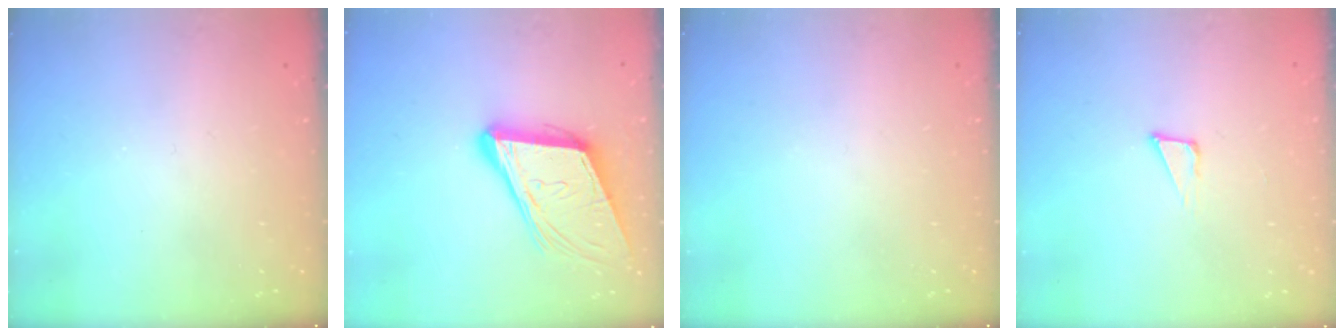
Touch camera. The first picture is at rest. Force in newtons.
{"total": 14.7, "press": 14.2, "slide": 3.9}
{"total": 0.0}
{"total": 3.3, "press": 3.2, "slide": 0.8}